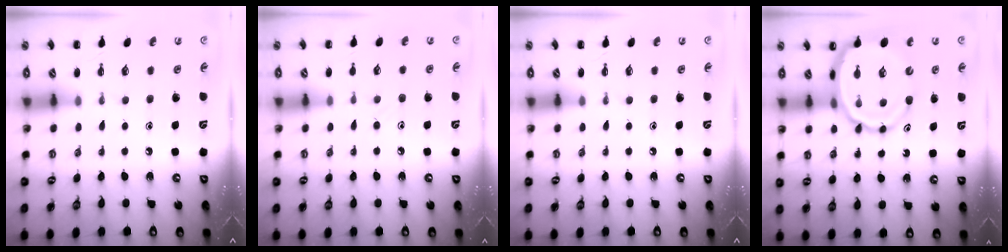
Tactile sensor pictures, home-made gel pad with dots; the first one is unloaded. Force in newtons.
{"total": 6.5, "press": 6.1, "slide": 2.2}
{"total": 0.0}
{"total": 14.6, "press": 14.2, "slide": 3.5}